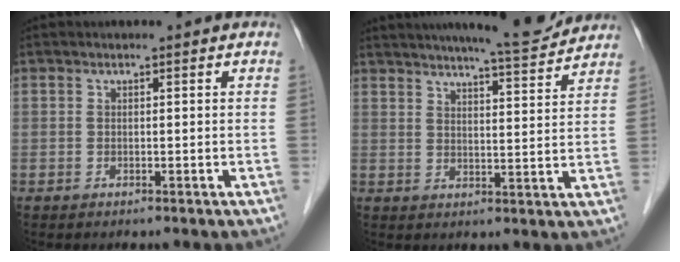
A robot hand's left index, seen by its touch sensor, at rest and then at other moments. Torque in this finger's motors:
{"motor_torque": [0.37, -0.88, 0.20, 0.09]}